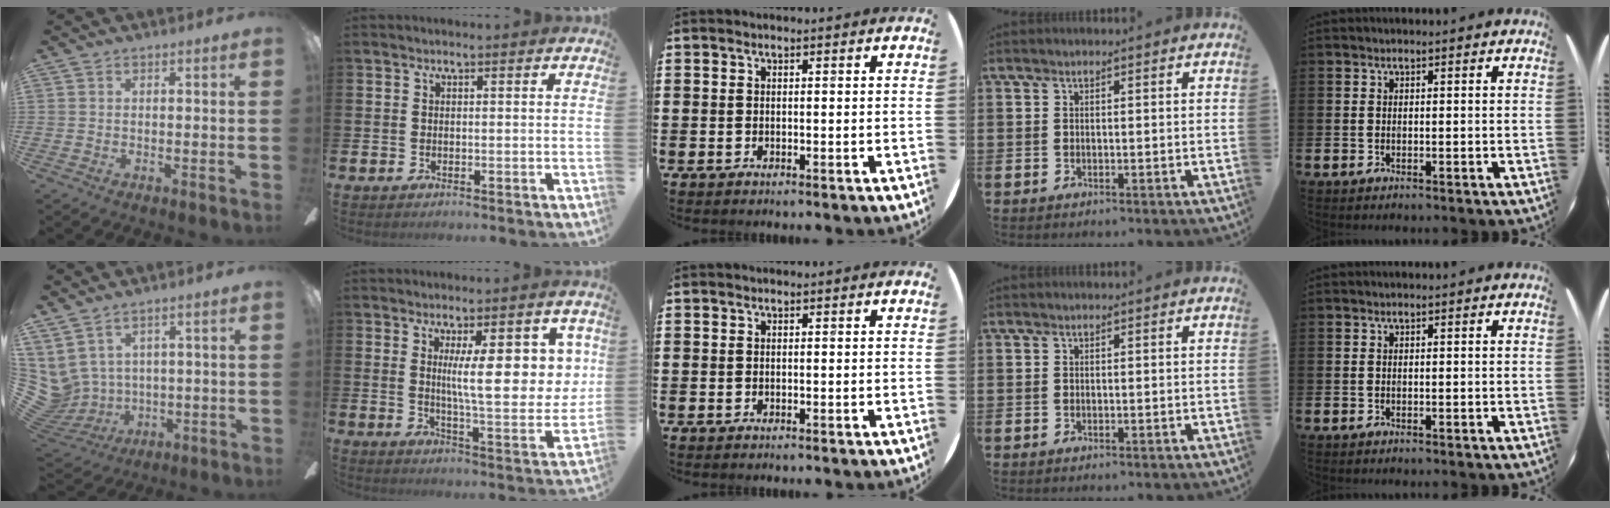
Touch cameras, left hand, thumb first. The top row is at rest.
{"thumb": {"total": 7.6, "force": [3.3, 6.4, 2.1], "torque": [-0.099, -0.031, 0.072]}, "index": {"total": 10.8, "force": [3.7, 3.1, 9.6], "torque": [-0.159, -0.014, 0.057]}}